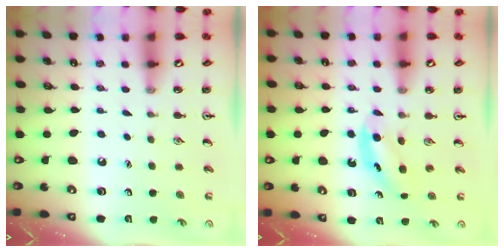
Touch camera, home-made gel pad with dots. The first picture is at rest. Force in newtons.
{"total": 4.1, "press": 4.1, "slide": 0.6}